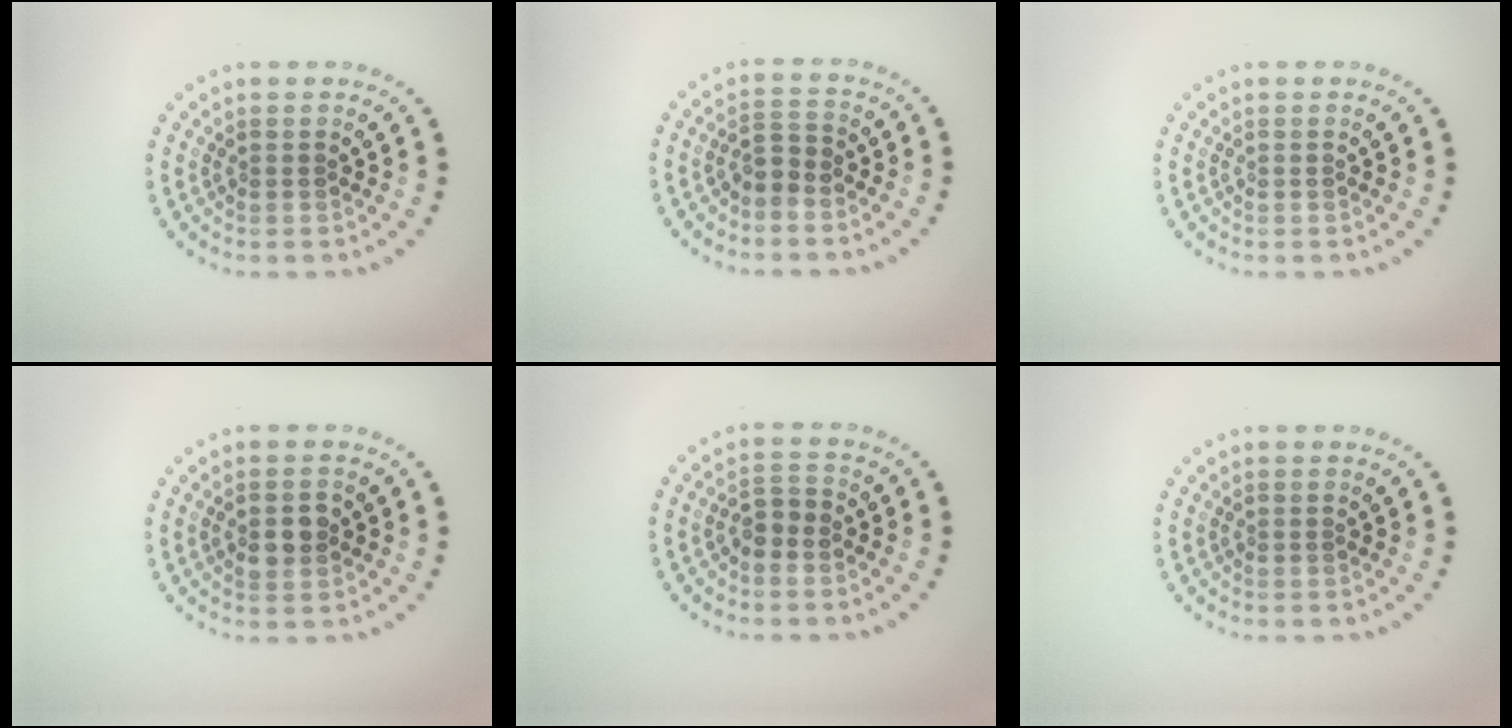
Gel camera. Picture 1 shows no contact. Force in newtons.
{"total": 2.1, "press": 1.7, "slide": 1.2}
{"total": 0.0}
{"total": 2.6, "press": 2.6, "slide": 0.1}
{"total": 1.8, "press": 1.6, "slide": 0.9}
{"total": 0.0}